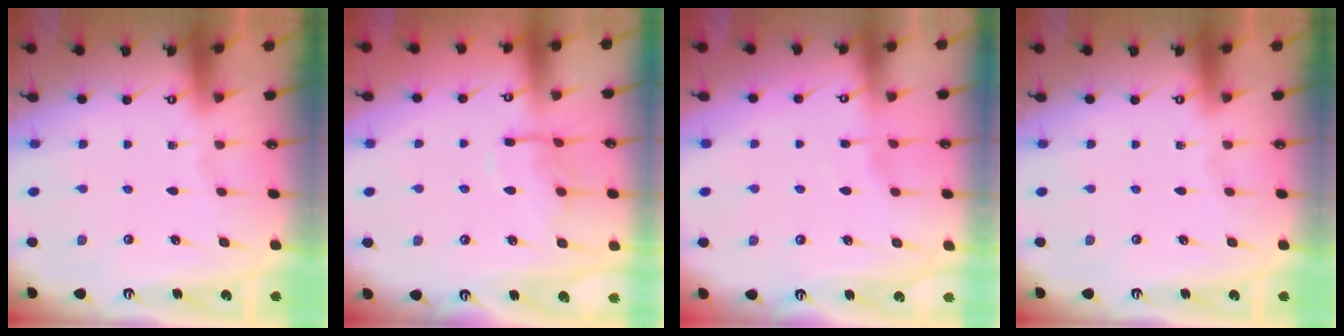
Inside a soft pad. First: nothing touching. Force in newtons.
{"total": 10.0, "press": 10.0, "slide": 0.6}
{"total": 3.3, "press": 3.3, "slide": 0.4}
{"total": 0.0}